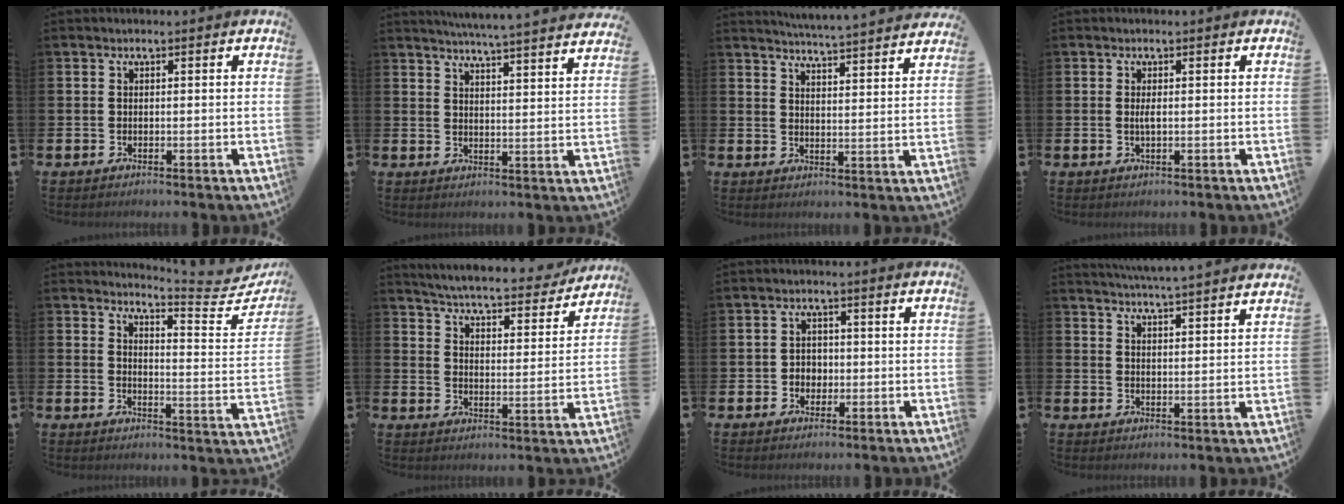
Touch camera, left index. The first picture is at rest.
{"total": 5.6, "force": [5.4, -0.8, 0.9], "torque": [-0.034, -0.037, 0.095]}
{"total": 5.2, "force": [5.2, -0.5, 0.5], "torque": [-0.025, -0.038, 0.090]}
{"total": 1.1, "force": [0.1, 0.2, 1.1], "torque": [-0.028, 0.004, 0.003]}
{"total": 4.6, "force": [4.3, 0.2, 1.7], "torque": [-0.020, -0.051, 0.060]}
{"total": 5.3, "force": [5.1, 0.5, 1.3], "torque": [-0.046, -0.042, 0.083]}
{"total": 2.2, "force": [-0.3, 2.0, 0.7], "torque": [-0.011, 0.005, -0.013]}
{"total": 4.9, "force": [4.8, -0.8, 0.4], "torque": [-0.028, -0.028, 0.087]}